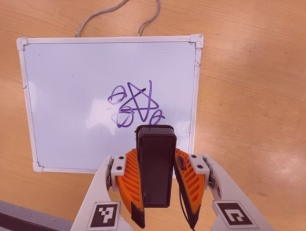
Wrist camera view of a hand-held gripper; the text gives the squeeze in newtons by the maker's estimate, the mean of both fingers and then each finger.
{"total": 4.7, "left": 3.3, "right": 6.1}